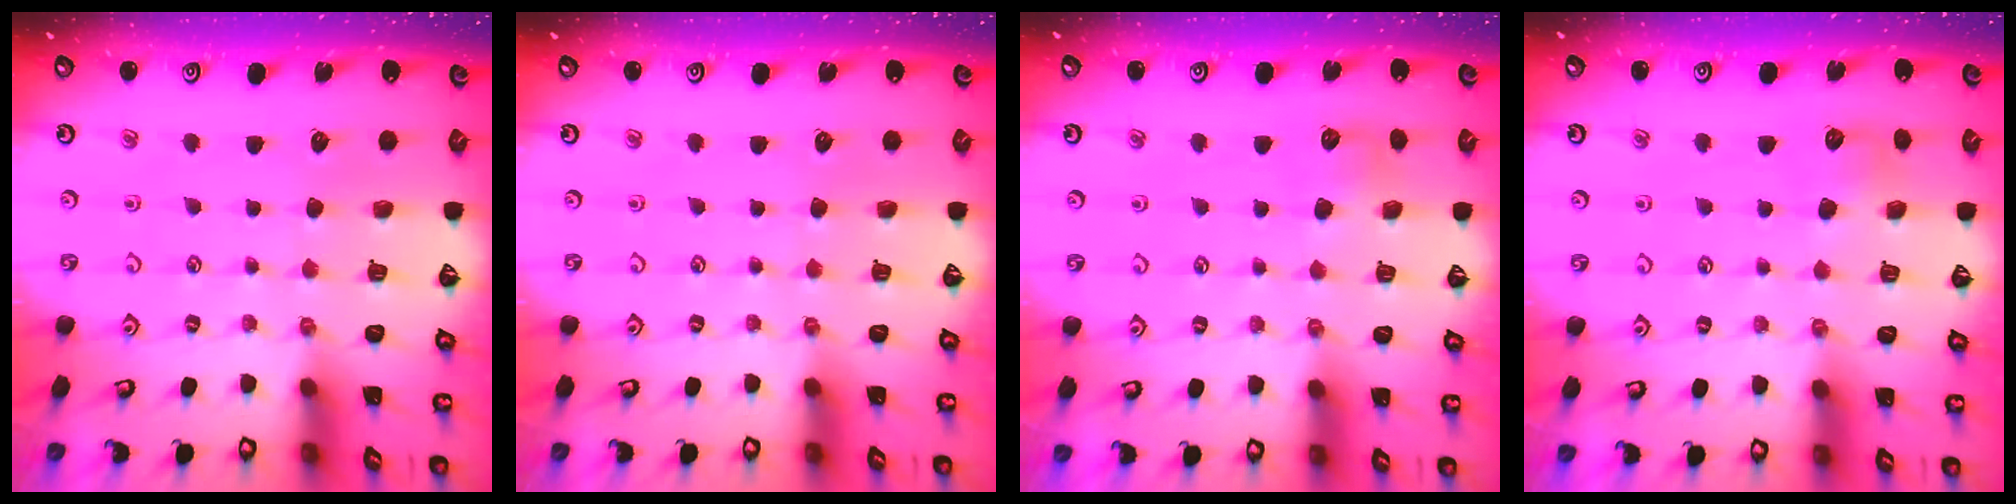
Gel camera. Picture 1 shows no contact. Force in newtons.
{"total": 0.0}
{"total": 5.6, "press": 5.6, "slide": 0.5}
{"total": 5.6, "press": 5.6, "slide": 0.5}